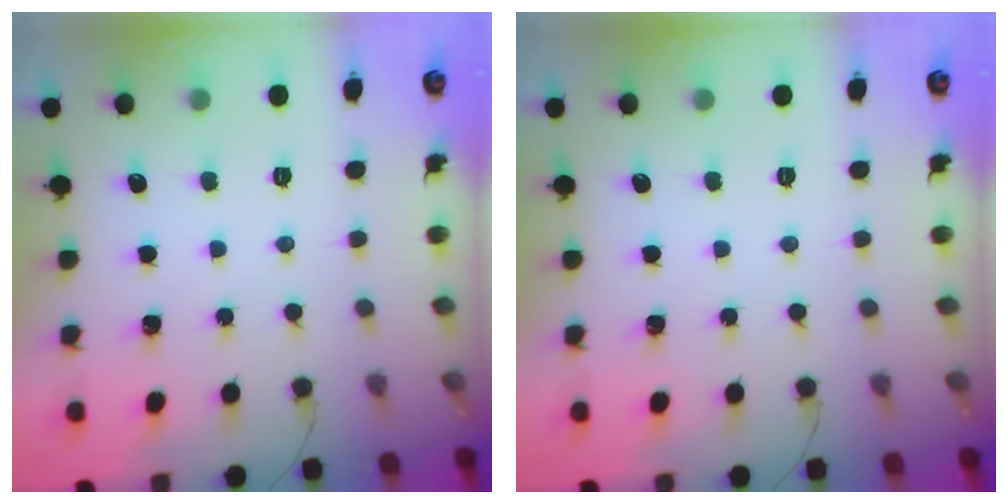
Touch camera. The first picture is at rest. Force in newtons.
{"total": 0.0}